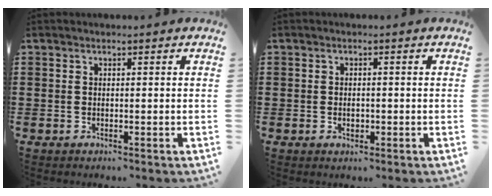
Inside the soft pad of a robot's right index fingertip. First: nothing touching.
{"total": 1.4, "force": [-0.3, 0.6, 1.2], "torque": [-0.025, -0.002, -0.005]}